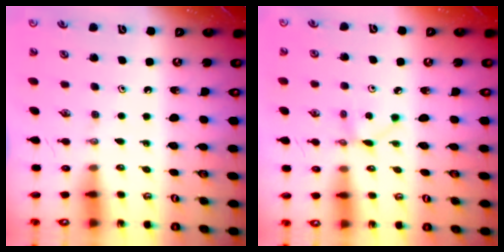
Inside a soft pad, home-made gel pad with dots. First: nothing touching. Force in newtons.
{"total": 4.0, "press": 4.0, "slide": 0.4}